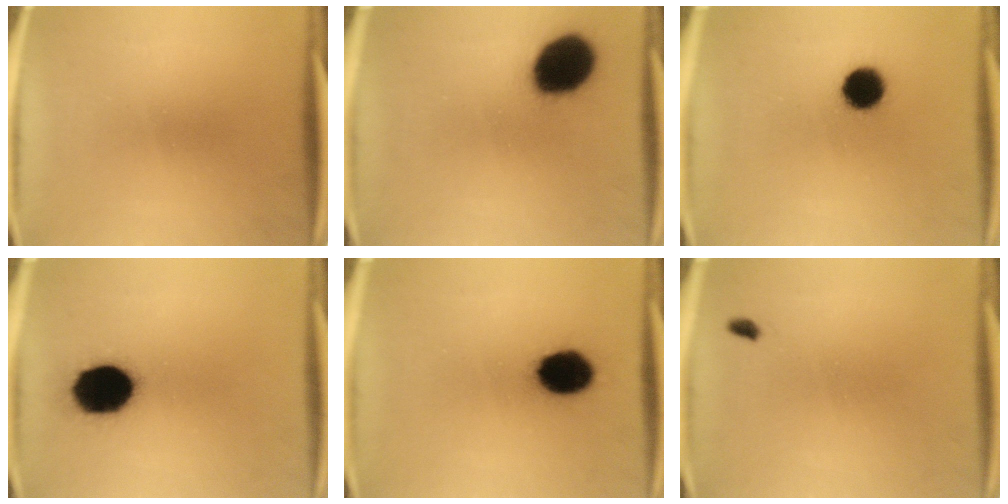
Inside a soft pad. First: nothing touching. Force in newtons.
{"total": 17.3}
{"total": 8.6}
{"total": 16.9}
{"total": 12.1}
{"total": 1.1}